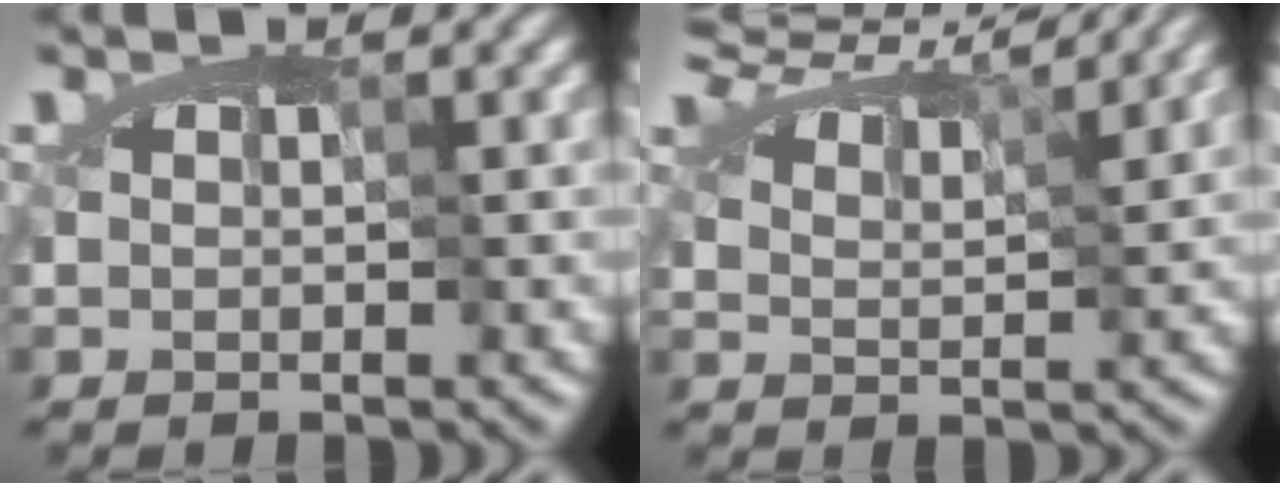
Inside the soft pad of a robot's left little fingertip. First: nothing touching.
{"total": 6.8, "force": [5.9, 1.6, 3.0], "torque": [-0.077, 0.010, 0.075]}